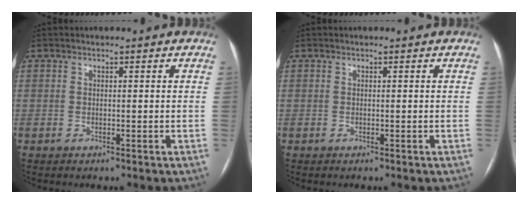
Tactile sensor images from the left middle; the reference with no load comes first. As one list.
[{"total": 0.0}]